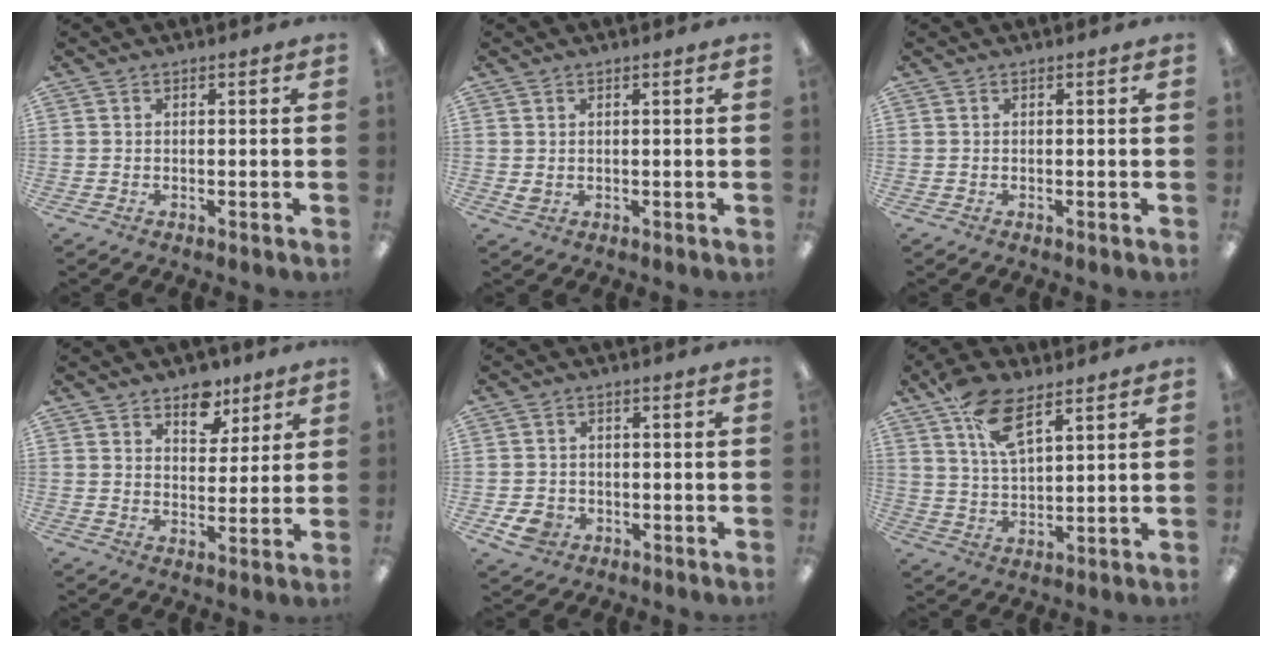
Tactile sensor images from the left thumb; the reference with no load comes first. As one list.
[{"total": 1.4, "force": [0.5, 1.1, 0.8], "torque": [-0.009, -0.001, 0.007]}, {"total": 0.0}, {"total": 8.3, "force": [6.0, 5.0, 2.9], "torque": [-0.021, -0.035, 0.103]}, {"total": 5.2, "force": [-2.1, 4.2, 2.4], "torque": [-0.047, 0.005, -0.040]}, {"total": 11.1, "force": [7.3, 4.5, 7.0], "torque": [-0.136, -0.022, 0.135]}]